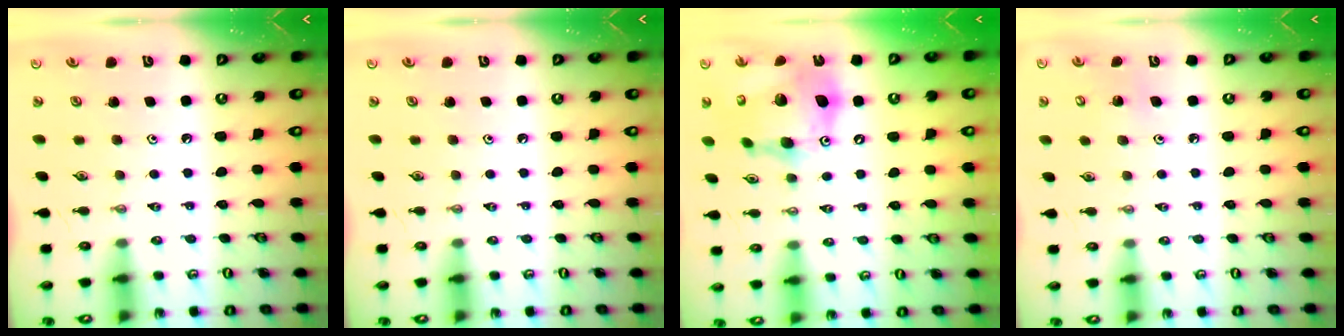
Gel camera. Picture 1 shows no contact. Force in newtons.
{"total": 0.0}
{"total": 19.4, "press": 19.3, "slide": 2.1}
{"total": 3.7, "press": 3.7, "slide": 0.3}